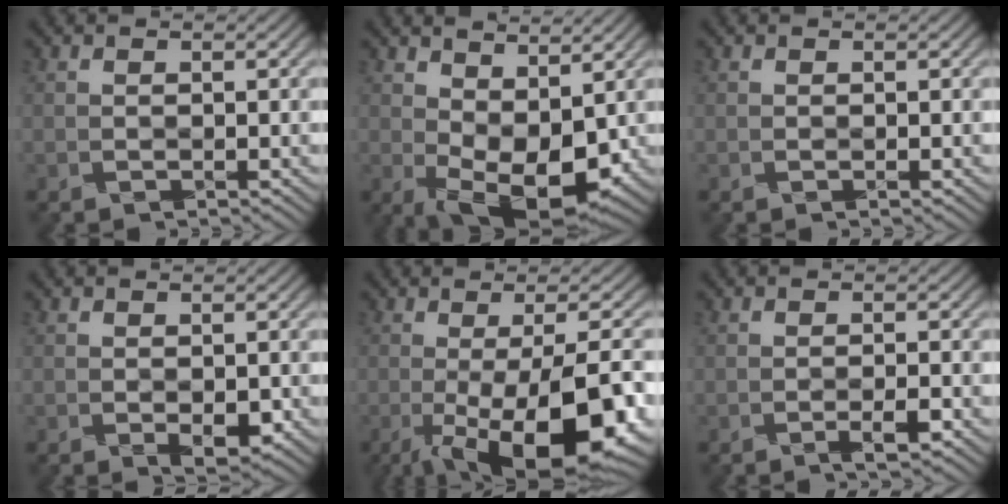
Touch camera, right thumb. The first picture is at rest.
{"total": 9.0, "force": [1.2, 4.7, 7.5], "torque": [-0.131, -0.004, 0.020]}
{"total": 0.0}
{"total": 2.5, "force": [-0.9, 1.1, 2.0], "torque": [-0.037, -0.009, -0.013]}
{"total": 15.3, "force": [-6.1, 4.7, 13.2], "torque": [-0.180, -0.017, -0.086]}
{"total": 1.8, "force": [-1.3, 0.1, 1.1], "torque": [-0.019, -0.002, -0.026]}